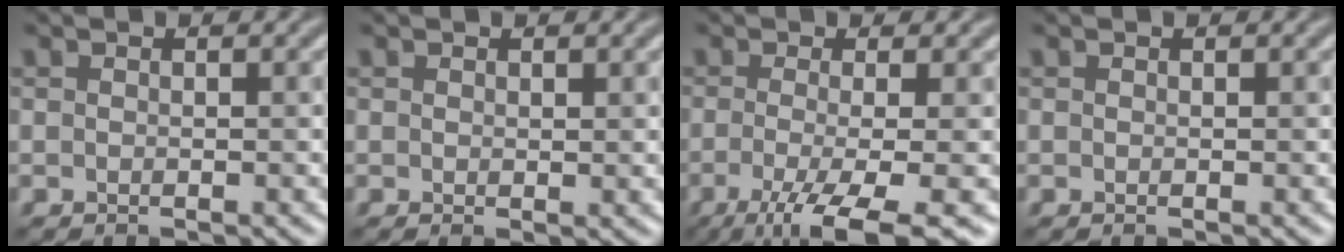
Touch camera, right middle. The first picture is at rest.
{"total": 0.6, "force": [0.3, 0.2, 0.5], "torque": [-0.004, -0.001, 0.005]}
{"total": 7.2, "force": [-3.1, 1.9, 6.3], "torque": [-0.092, -0.012, -0.057]}
{"total": 0.0}